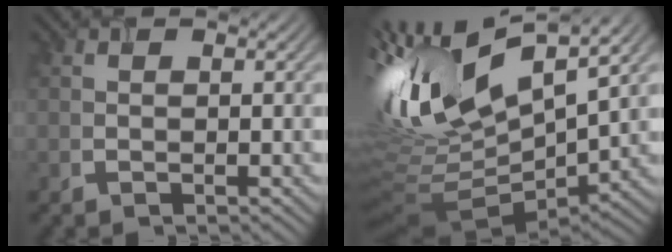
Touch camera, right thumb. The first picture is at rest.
{"total": 18.0, "force": [6.2, 6.8, 15.5], "torque": [-0.339, 0.021, 0.110]}